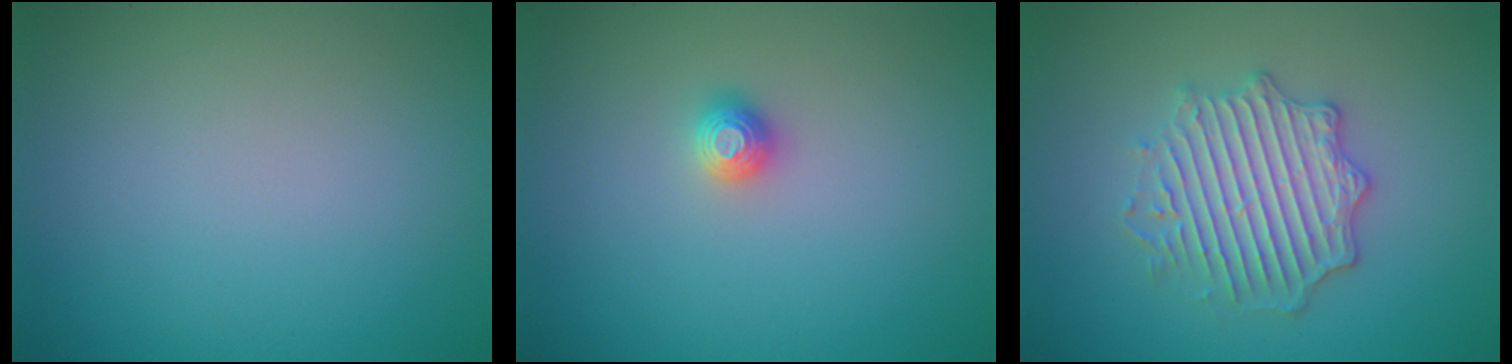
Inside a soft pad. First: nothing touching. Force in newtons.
{"total": 1.2, "press": 1.1, "slide": 0.2}
{"total": 4.3, "press": 4.1, "slide": 1.2}